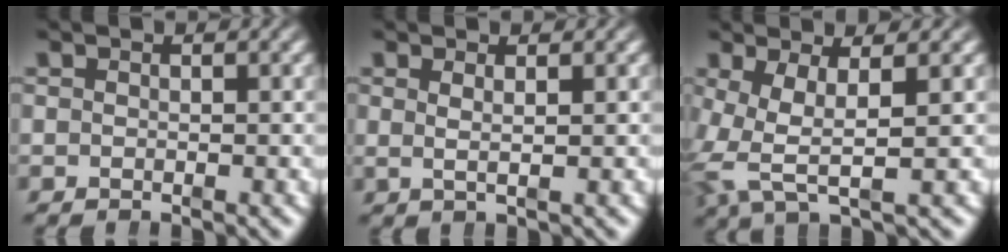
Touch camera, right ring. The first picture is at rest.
{"total": 1.2, "force": [0.6, -0.5, 1.0], "torque": [-0.018, -0.008, 0.019]}
{"total": 4.5, "force": [-0.3, 2.4, 3.8], "torque": [-0.093, -0.025, 0.006]}